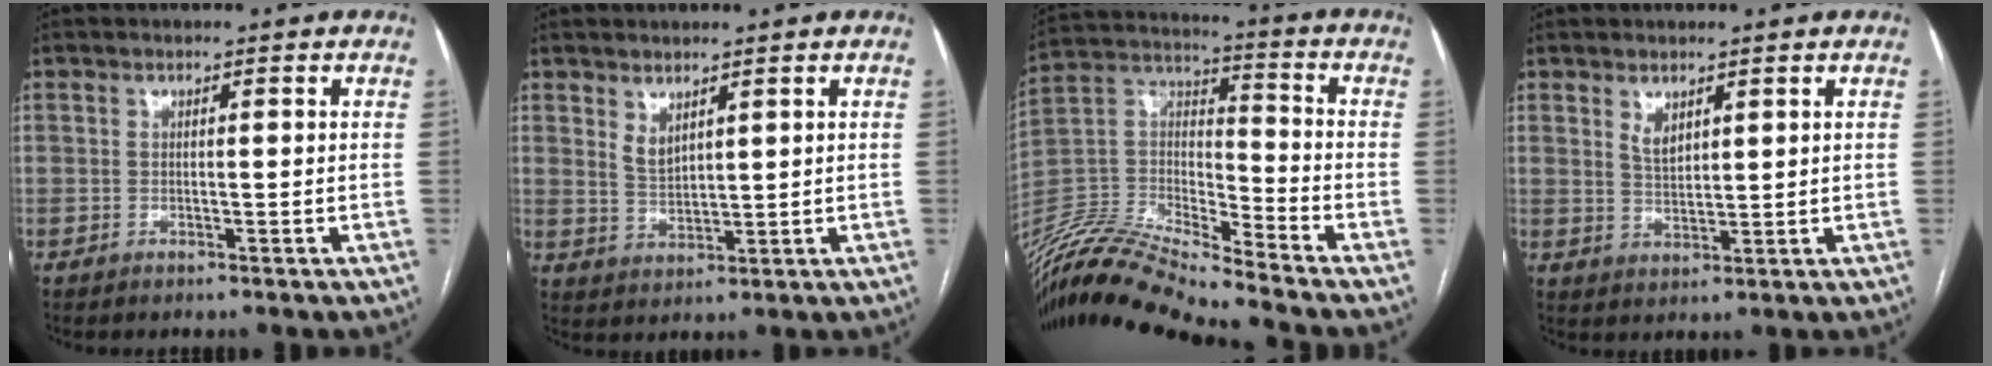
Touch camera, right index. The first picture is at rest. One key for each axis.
{"total": 3.1, "fx": 2.1, "fy": 1.4, "fz": 1.8, "tx": -0.037, "ty": -0.007, "tz": 0.051}
{"total": 17.7, "fx": -16.7, "fy": -0.1, "fz": 6.0, "tx": -0.112, "ty": 0.029, "tz": -0.316}
{"total": 2.8, "fx": 1.8, "fy": 1.3, "fz": 1.8, "tx": -0.035, "ty": -0.003, "tz": 0.042}